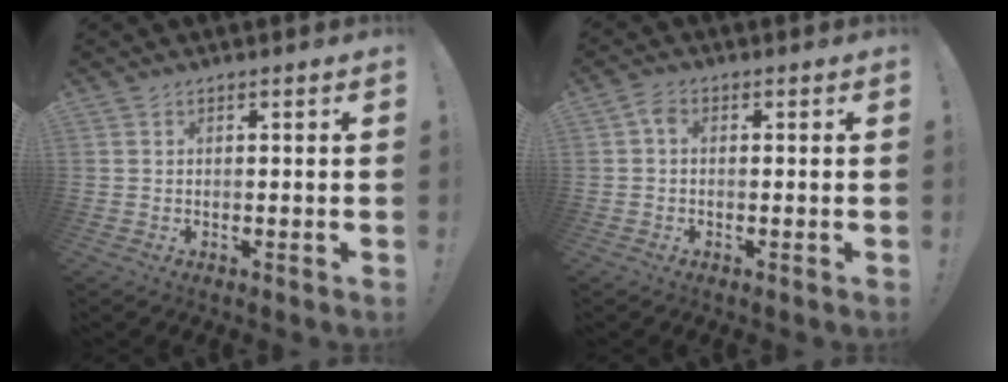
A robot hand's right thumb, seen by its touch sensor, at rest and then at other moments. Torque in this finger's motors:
{"motor_torque": [0.39, 0.42, 0.06, -0.14, 0.00]}